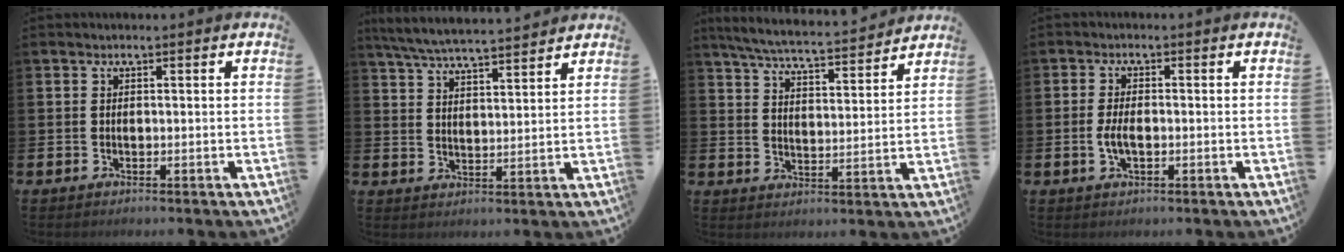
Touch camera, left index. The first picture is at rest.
{"total": 6.0, "force": [5.9, 0.2, 1.3], "torque": [-0.048, -0.032, 0.105]}
{"total": 6.2, "force": [5.9, 0.4, 1.7], "torque": [-0.058, -0.043, 0.101]}
{"total": 2.8, "force": [-0.4, 1.3, 2.4], "torque": [-0.041, 0.002, -0.010]}